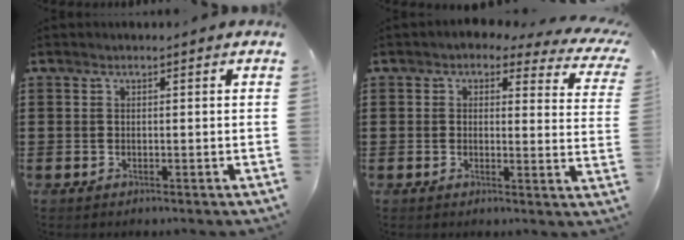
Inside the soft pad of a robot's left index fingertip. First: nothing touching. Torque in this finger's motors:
{"motor_torque": [2.14, 0.00, 0.38, 0.00]}